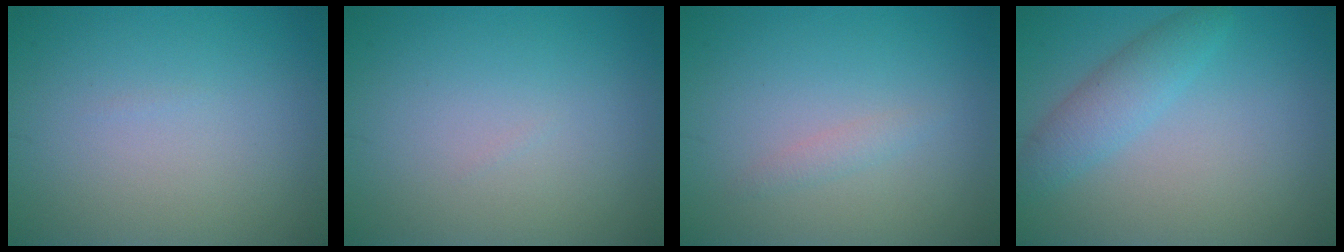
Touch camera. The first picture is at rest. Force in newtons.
{"total": 0.0}
{"total": 1.0, "press": 1.0, "slide": 0.1}
{"total": 3.0, "press": 3.0, "slide": 0.1}